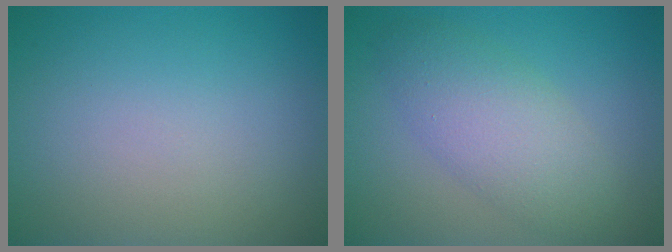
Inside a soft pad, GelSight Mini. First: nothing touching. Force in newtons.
{"total": 4.7, "press": 4.7, "slide": 0.0}